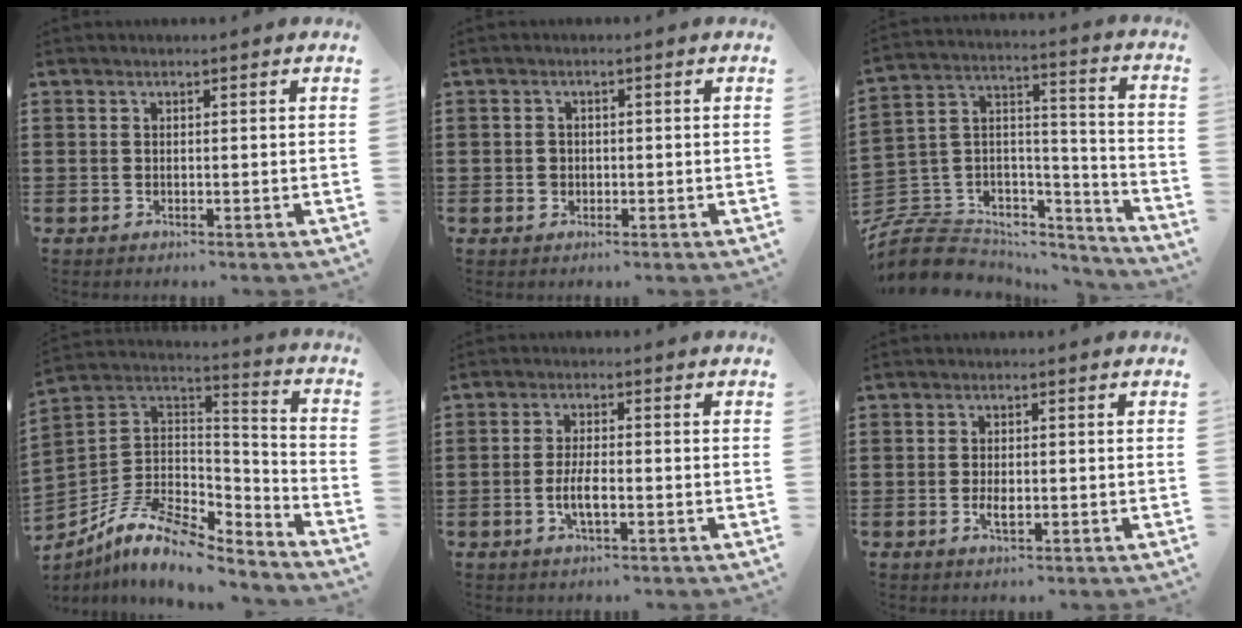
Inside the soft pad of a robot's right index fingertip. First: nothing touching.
{"total": 1.5, "force": [-0.3, 1.4, 0.5], "torque": [-0.013, 0.004, -0.008]}
{"total": 7.5, "force": [-5.4, 5.0, 1.8], "torque": [-0.058, -0.004, -0.102]}
{"total": 10.2, "force": [-7.7, 4.2, 5.3], "torque": [-0.128, 0.012, -0.154]}
{"total": 4.1, "force": [-1.2, 1.3, 3.7], "torque": [-0.077, -0.001, -0.025]}
{"total": 2.2, "force": [-0.5, 0.9, 1.9], "torque": [-0.037, 0.000, -0.009]}